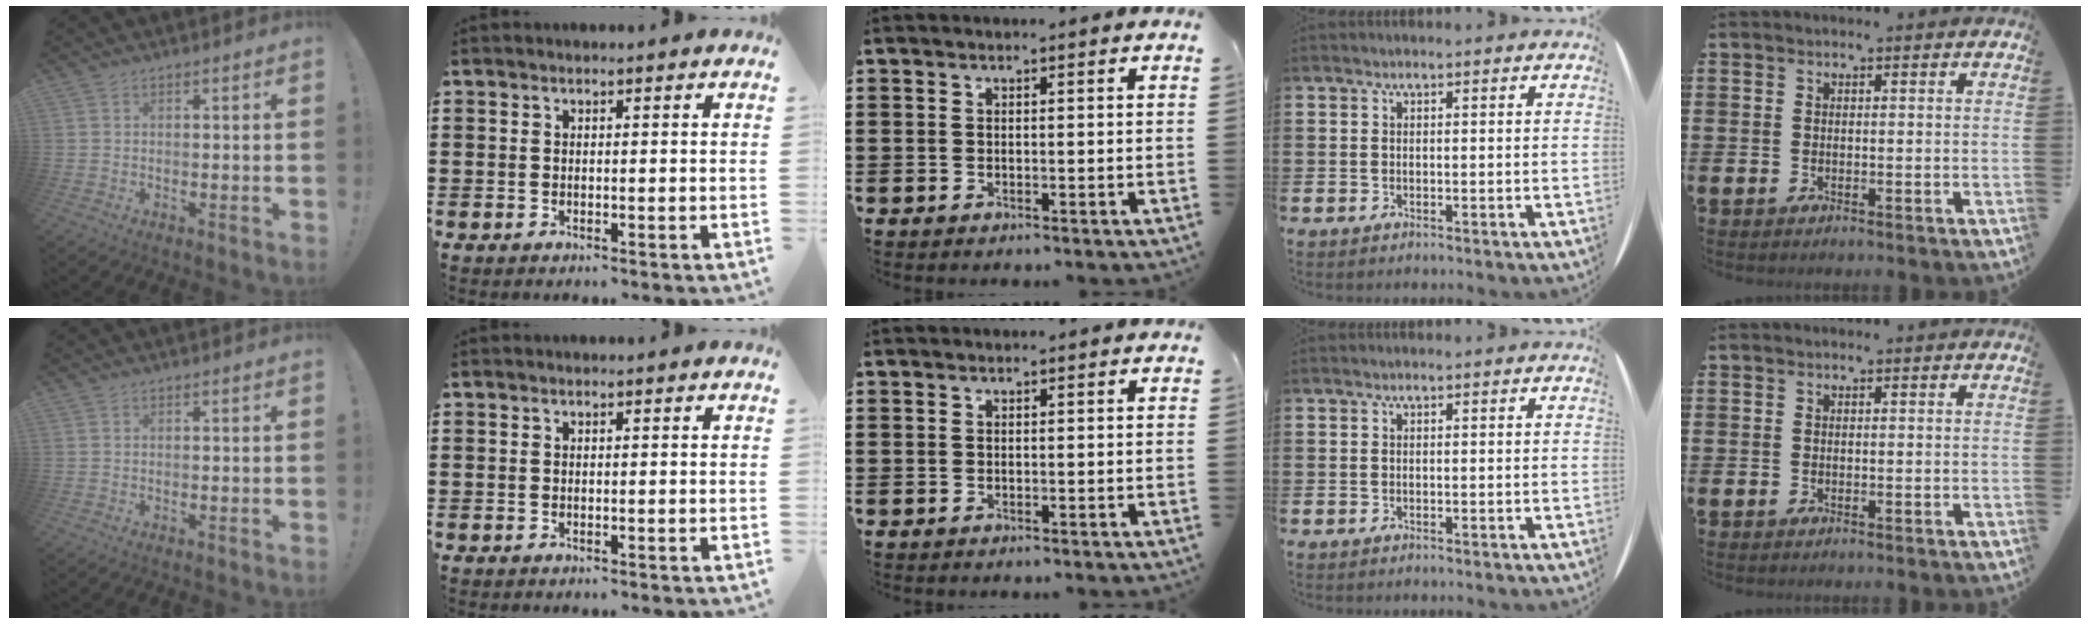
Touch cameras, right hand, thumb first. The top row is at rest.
{}